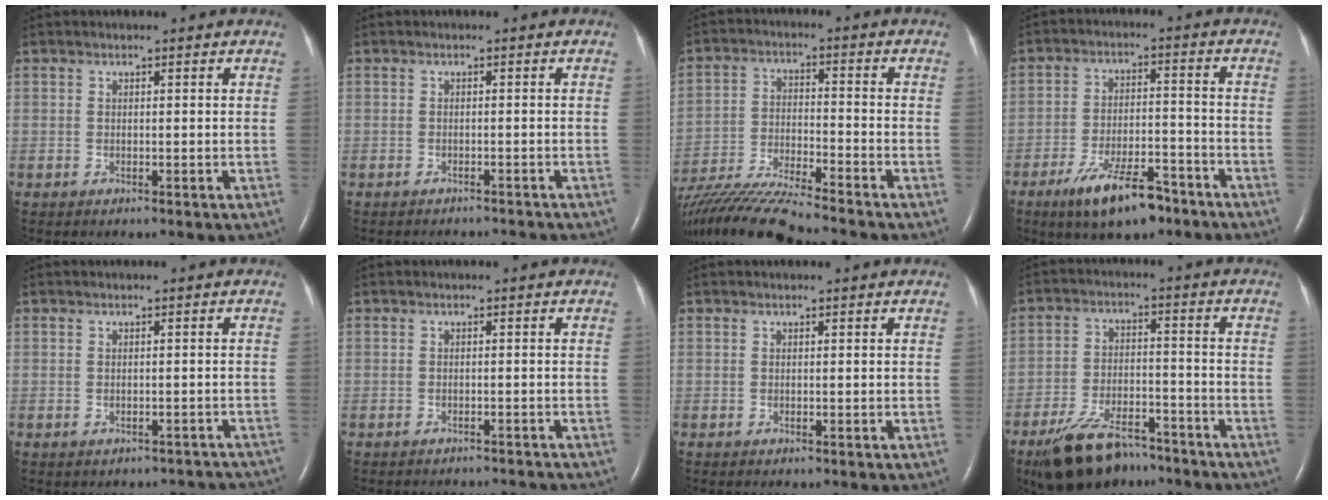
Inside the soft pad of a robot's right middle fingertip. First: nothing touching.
{"total": 4.4, "force": [-4.2, 0.9, 0.8], "torque": [-0.003, -0.006, -0.047]}
{"total": 14.4, "force": [-13.1, -0.8, 6.0], "torque": [-0.110, -0.021, -0.232]}
{"total": 10.2, "force": [-7.0, 3.2, 6.8], "torque": [-0.124, -0.006, -0.116]}
{"total": 6.4, "force": [-5.5, 2.9, 1.3], "torque": [-0.008, 0.015, -0.049]}
{"total": 5.0, "force": [-4.9, 1.0, 0.8], "torque": [-0.001, -0.006, -0.054]}
{"total": 0.0}
{"total": 11.7, "force": [-9.2, 4.3, 5.9], "torque": [-0.114, -0.008, -0.156]}